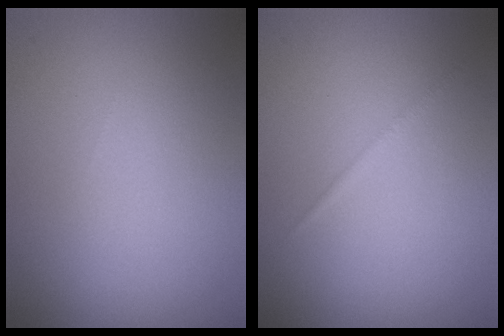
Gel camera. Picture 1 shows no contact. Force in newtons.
{"total": 0.6, "press": 0.6, "slide": 0.0}